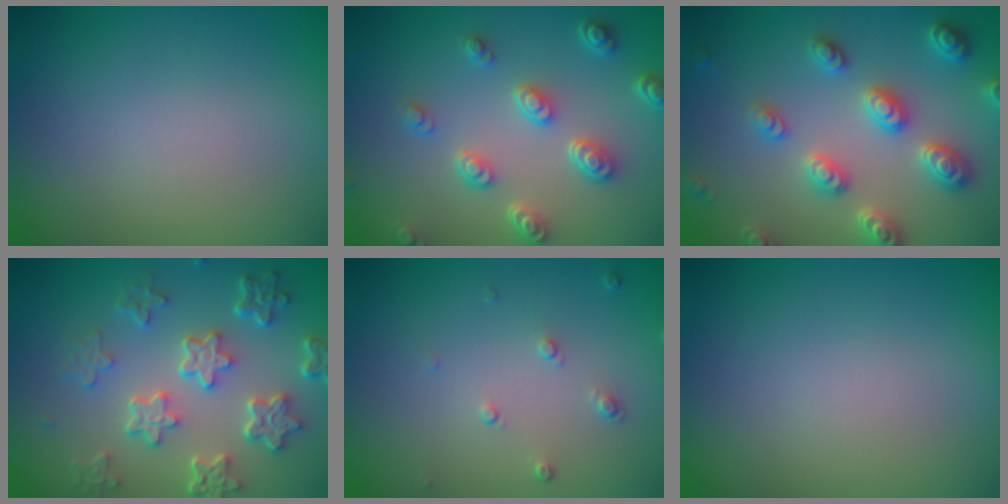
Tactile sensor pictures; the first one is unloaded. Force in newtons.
{"total": 4.4, "press": 3.4, "slide": 2.9}
{"total": 5.2, "press": 5.0, "slide": 1.2}
{"total": 5.8, "press": 4.4, "slide": 3.8}
{"total": 0.9, "press": 0.6, "slide": 0.7}
{"total": 0.0}